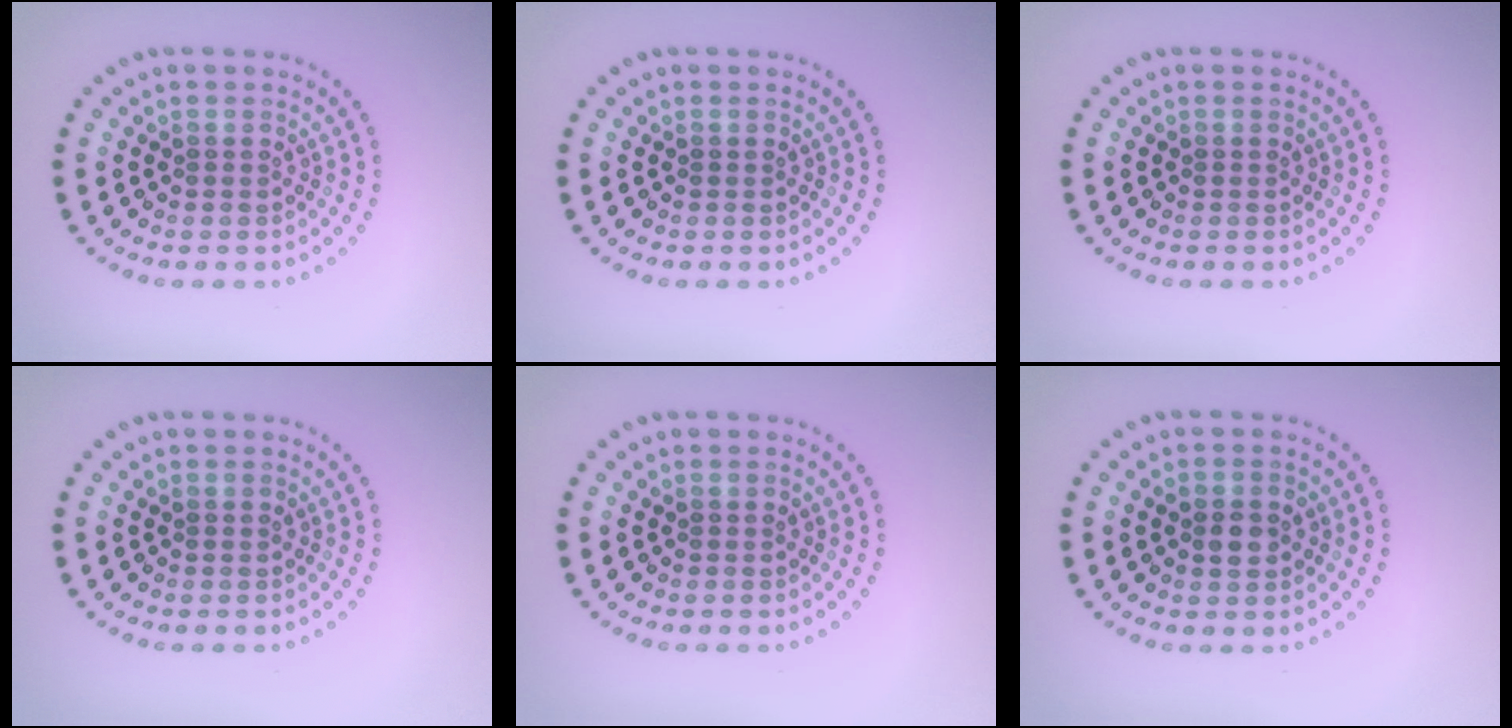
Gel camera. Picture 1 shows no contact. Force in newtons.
{"total": 0.0}
{"total": 0.0}
{"total": 0.0}
{"total": 0.0}
{"total": 2.5, "press": 2.5, "slide": 0.2}